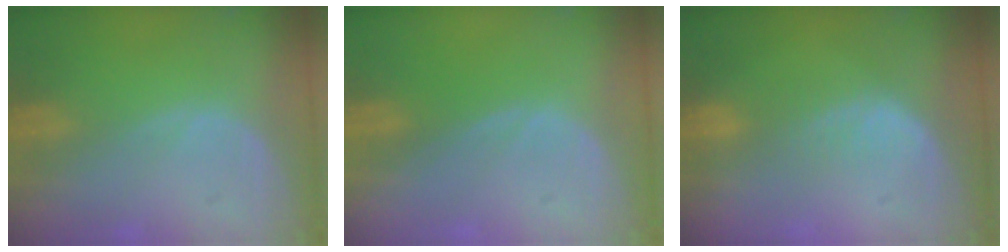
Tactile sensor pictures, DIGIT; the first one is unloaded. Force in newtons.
{"total": 0.0}
{"total": 3.1, "press": 2.6, "slide": 1.7}